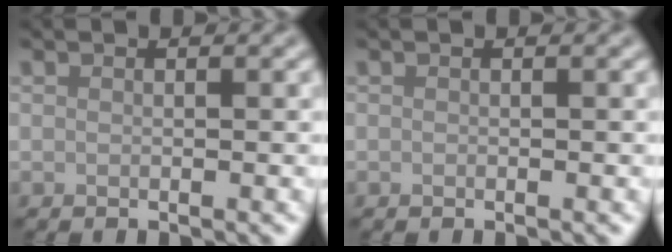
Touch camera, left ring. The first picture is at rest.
{"total": 0.0}